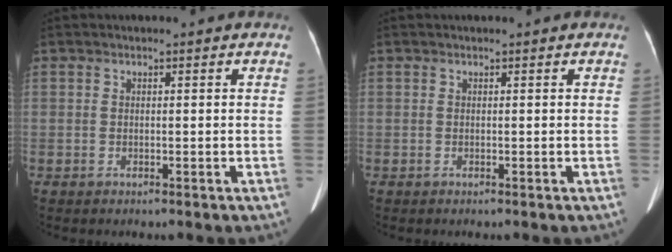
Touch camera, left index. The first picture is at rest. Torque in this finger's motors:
{"motor_torque": [0.02, 0.04, 0.05, 0.01]}